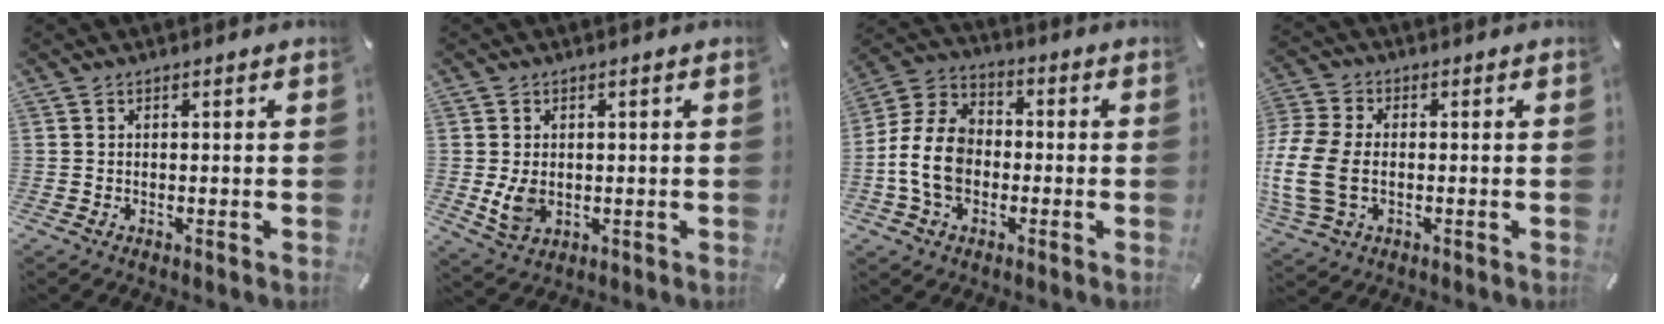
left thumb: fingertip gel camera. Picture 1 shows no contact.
{"total": 5.2, "force": [0.0, 3.8, 3.4], "torque": [-0.081, -0.008, -0.002]}
{"total": 12.0, "force": [-2.4, 9.2, 7.4], "torque": [-0.176, 0.017, -0.043]}
{"total": 11.8, "force": [-1.5, 8.1, 8.4], "torque": [-0.197, -0.001, -0.025]}